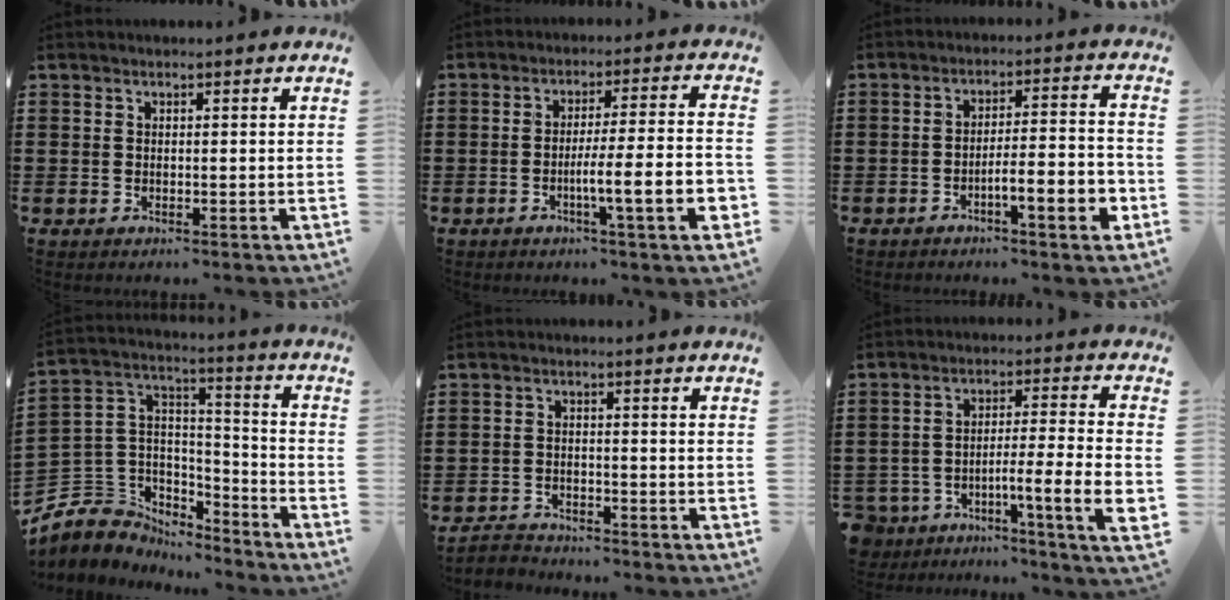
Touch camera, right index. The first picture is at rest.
{"total": 8.6, "force": [-3.1, 0.5, 8.0], "torque": [-0.140, -0.010, -0.058]}
{"total": 6.3, "force": [-3.2, 0.8, 5.4], "torque": [-0.087, -0.001, -0.056]}
{"total": 7.2, "force": [-4.6, 5.6, 0.5], "torque": [-0.058, -0.009, -0.093]}
{"total": 2.3, "force": [-2.2, 0.5, -0.1], "torque": [-0.006, 0.002, -0.049]}
{"total": 8.1, "force": [-5.0, 0.7, 6.3], "torque": [-0.113, -0.013, -0.095]}